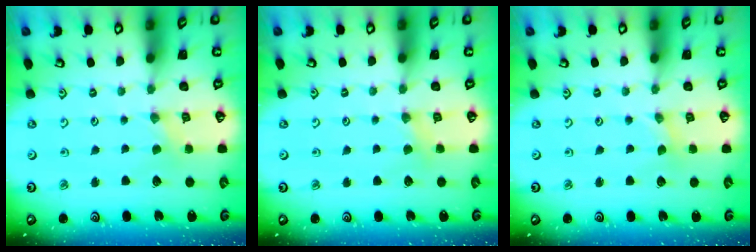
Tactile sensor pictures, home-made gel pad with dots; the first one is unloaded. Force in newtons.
{"total": 2.3, "press": 2.2, "slide": 0.4}
{"total": 0.0}